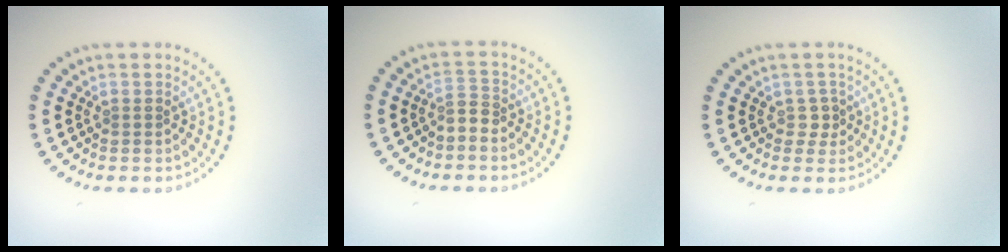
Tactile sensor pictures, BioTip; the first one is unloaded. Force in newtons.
{"total": 1.6, "press": 1.2, "slide": 1.1}
{"total": 1.1, "press": 0.8, "slide": 0.8}